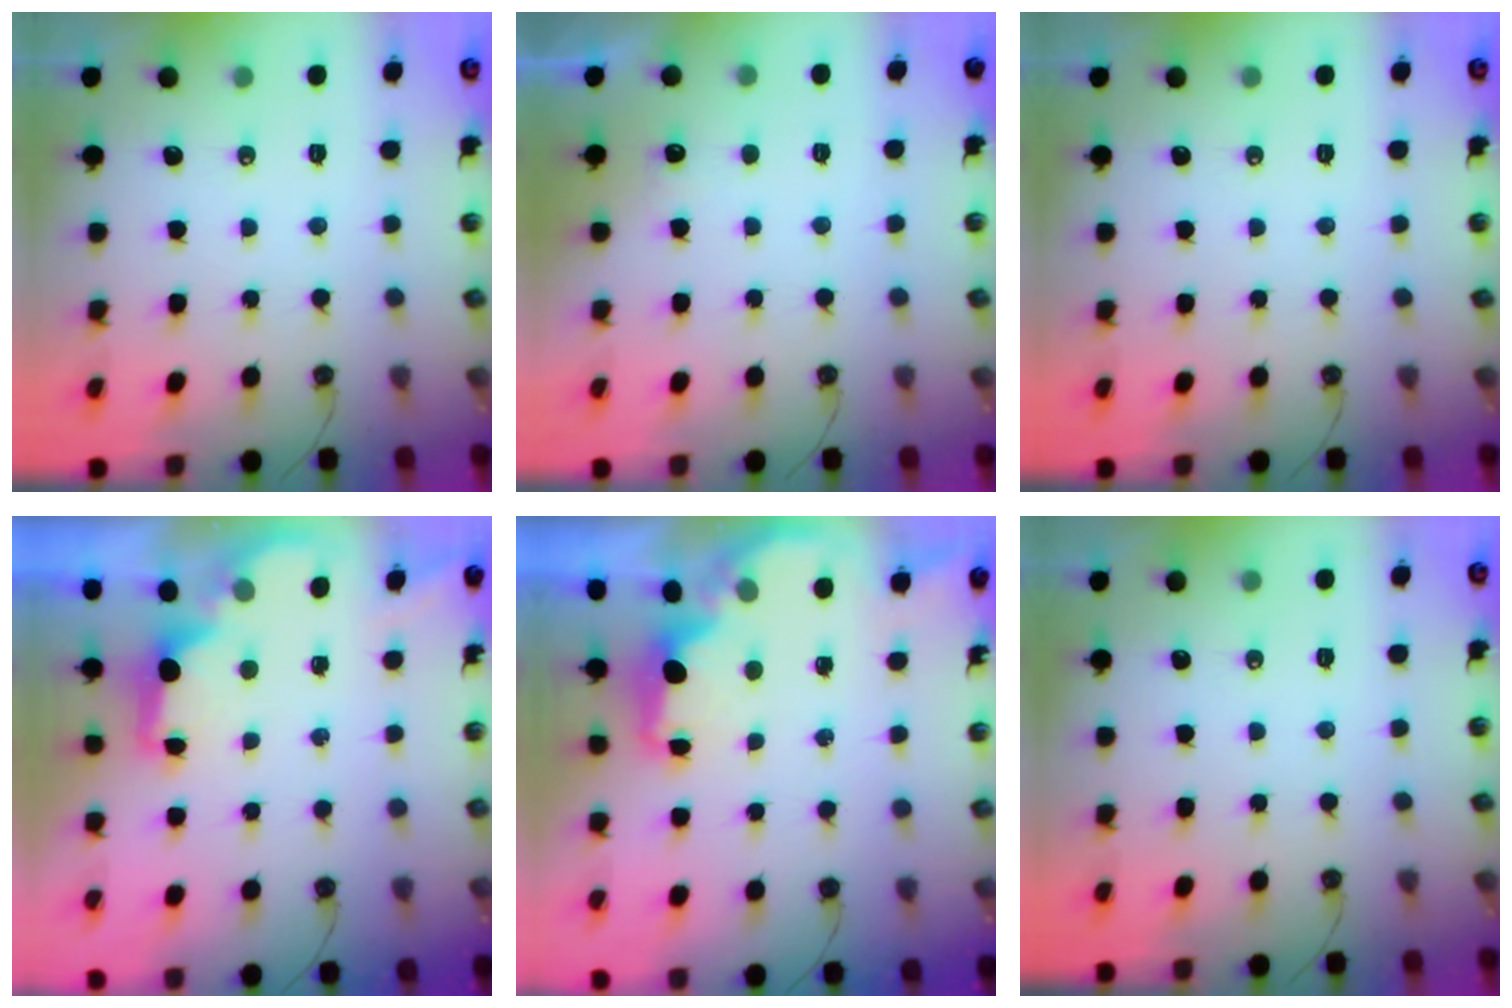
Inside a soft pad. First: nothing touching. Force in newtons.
{"total": 2.6, "press": 2.4, "slide": 1.0}
{"total": 0.0}
{"total": 2.0, "press": 1.9, "slide": 0.8}
{"total": 1.8, "press": 1.6, "slide": 0.7}
{"total": 0.0}